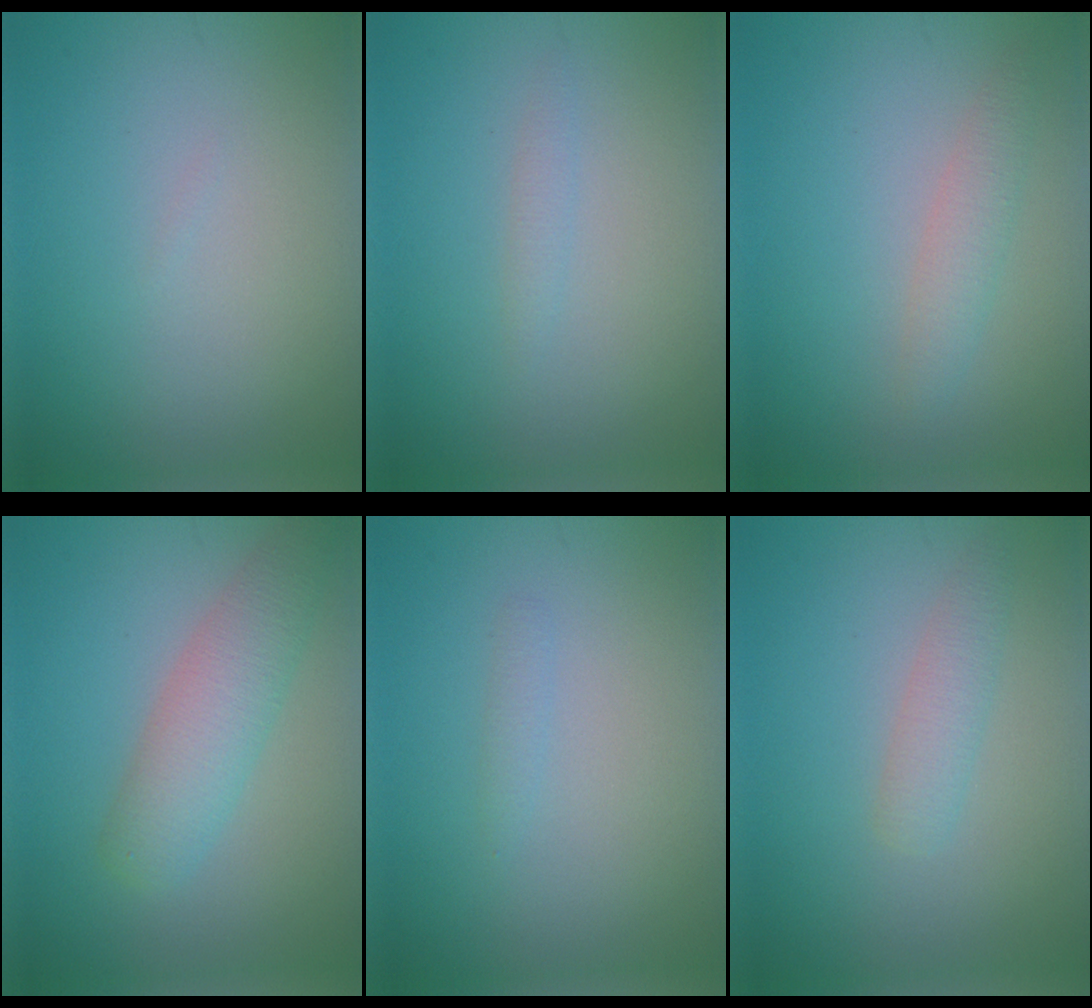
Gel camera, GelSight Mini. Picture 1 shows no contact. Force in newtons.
{"total": 0.8, "press": 0.8, "slide": 0.0}
{"total": 1.9, "press": 1.9, "slide": 0.1}
{"total": 4.5, "press": 4.5, "slide": 0.2}
{"total": 0.7, "press": 0.7, "slide": 0.1}
{"total": 1.9, "press": 1.9, "slide": 0.1}